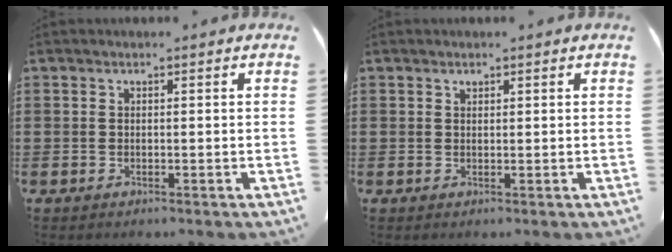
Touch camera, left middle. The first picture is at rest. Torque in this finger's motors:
{"motor_torque": [-0.05, 0.25, -0.01, 0.00]}